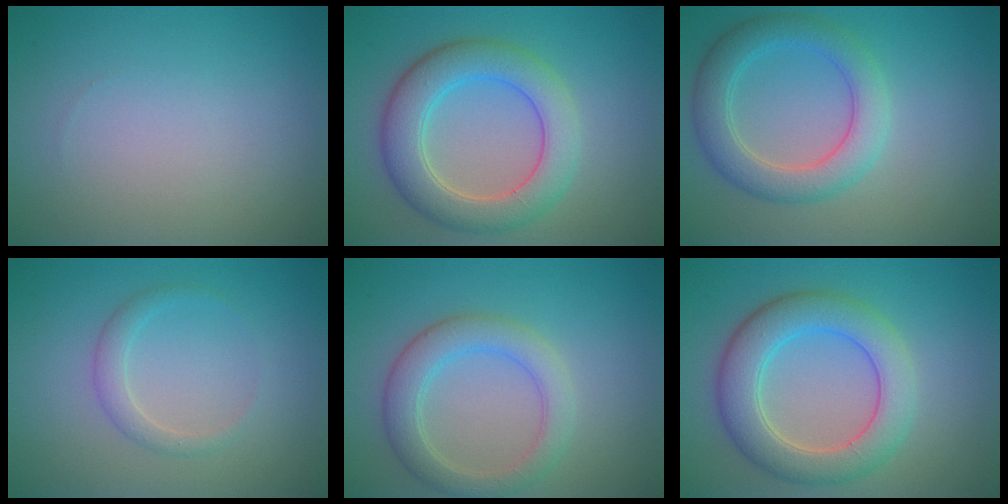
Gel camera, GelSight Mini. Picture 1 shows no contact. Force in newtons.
{"total": 6.1, "press": 6.1, "slide": 0.3}
{"total": 4.6, "press": 4.6, "slide": 0.2}
{"total": 1.7, "press": 1.7, "slide": 0.0}
{"total": 4.0, "press": 4.0, "slide": 0.2}
{"total": 6.1, "press": 6.1, "slide": 0.3}